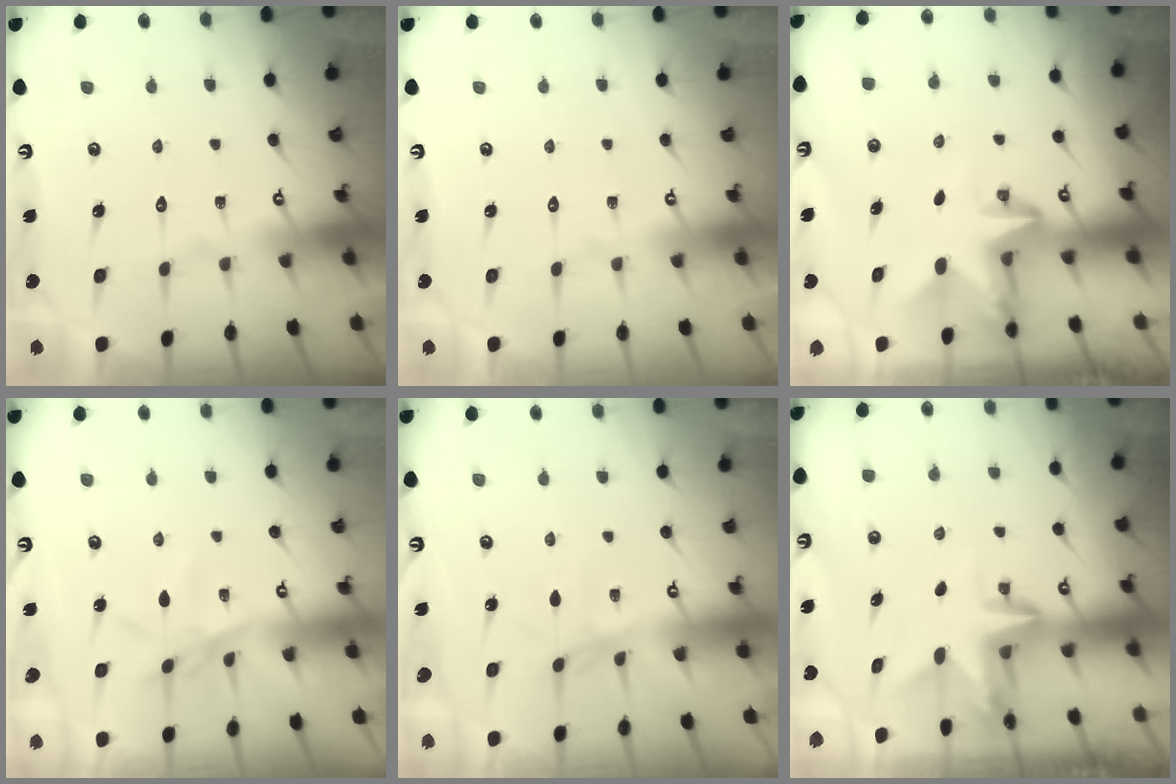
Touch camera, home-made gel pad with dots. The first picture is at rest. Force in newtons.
{"total": 0.0}
{"total": 2.9, "press": 2.9, "slide": 0.1}
{"total": 5.1, "press": 5.0, "slide": 0.7}
{"total": 1.4, "press": 1.3, "slide": 0.4}
{"total": 3.2, "press": 3.2, "slide": 0.3}